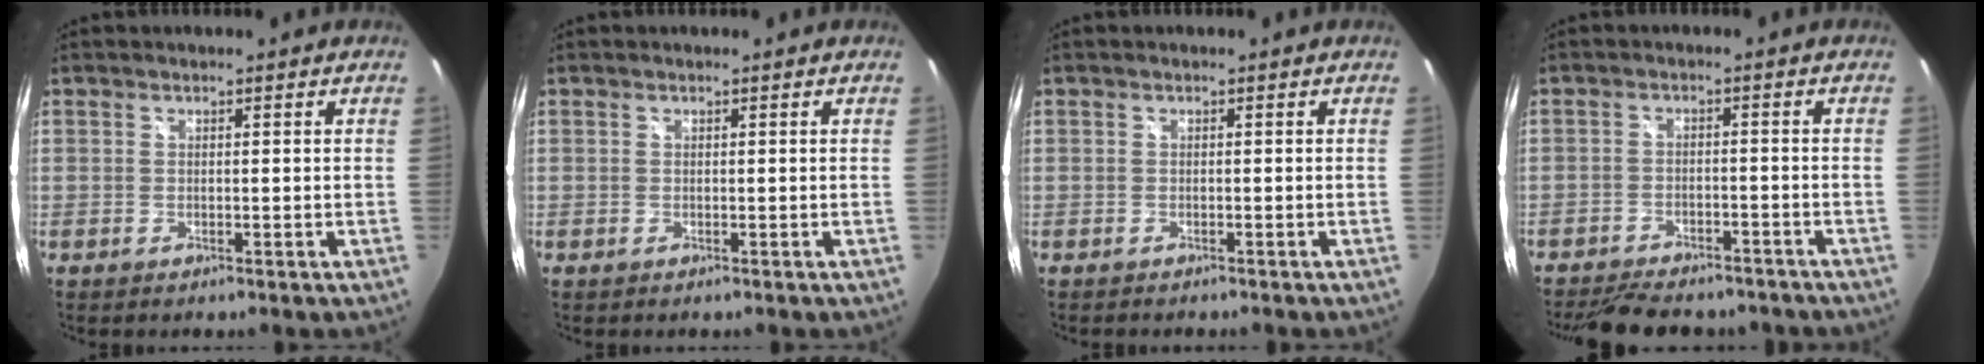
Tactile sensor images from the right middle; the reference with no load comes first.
{"total": 0.0}
{"total": 0.7, "force": [-0.7, 0.2, 0.0], "torque": [-0.004, -0.002, -0.012]}
{"total": 13.2, "force": [-11.0, 4.3, 5.9], "torque": [-0.125, -0.020, -0.156]}